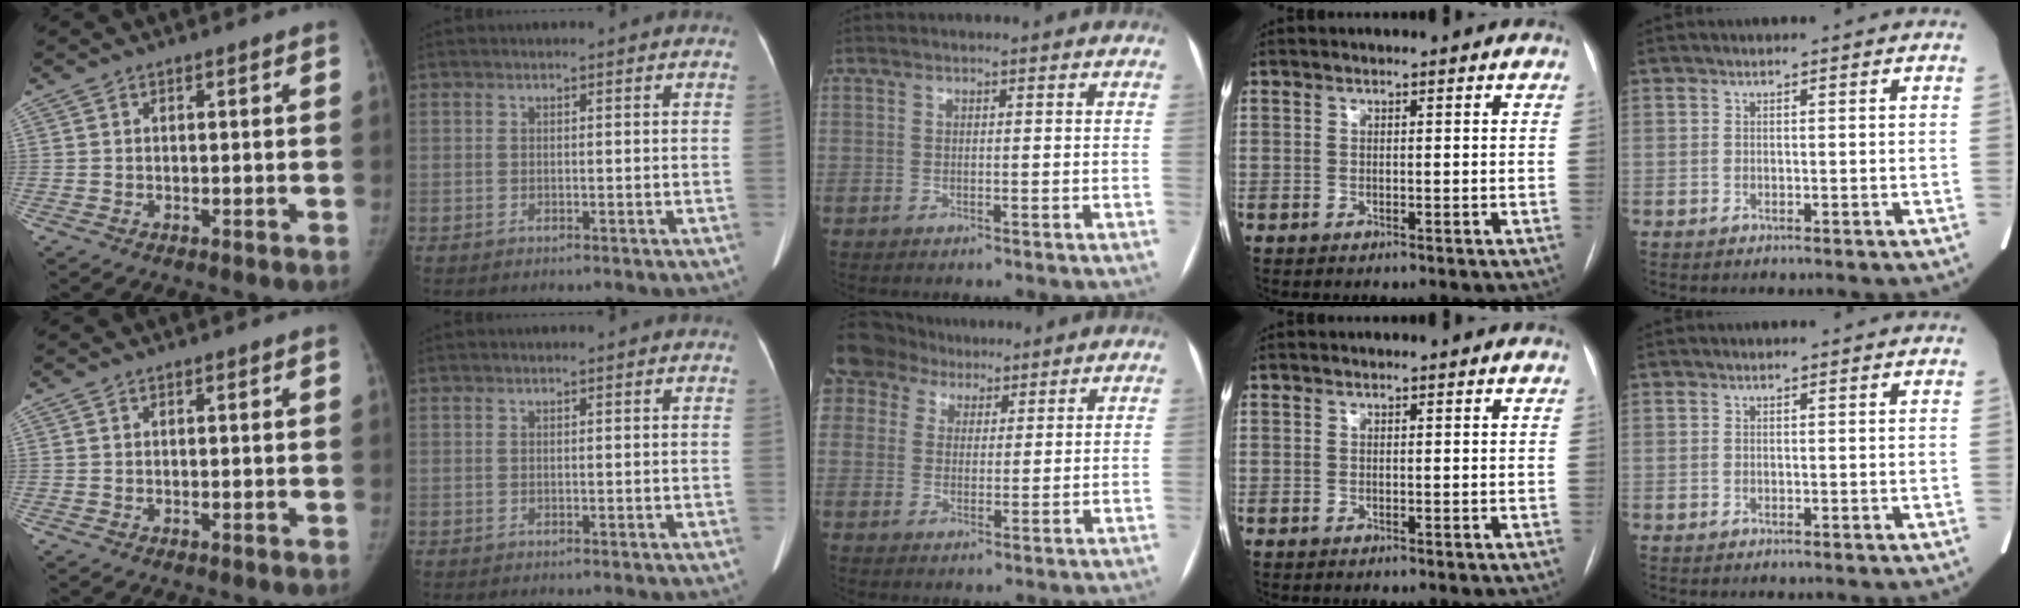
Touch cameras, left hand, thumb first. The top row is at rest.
{"middle": {"total": 10.1, "force": [6.9, 7.1, 2.0], "torque": [-0.057, 0.042, 0.129]}}